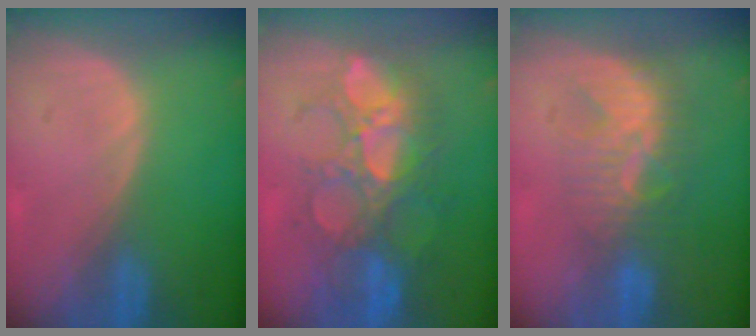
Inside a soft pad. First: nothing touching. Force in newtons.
{"total": 10.1, "press": 9.6, "slide": 3.2}
{"total": 7.8, "press": 7.2, "slide": 2.8}